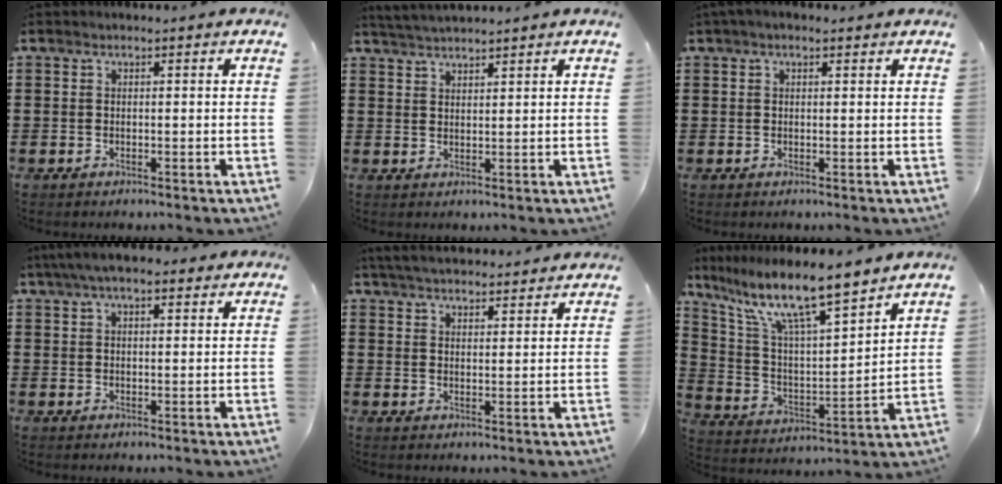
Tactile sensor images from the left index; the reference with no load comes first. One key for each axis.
{"total": 2.5, "fx": 2.5, "fy": -0.2, "fz": 0.2, "tx": -0.010, "ty": -0.002, "tz": 0.047}
{"total": 1.3, "fx": 0.7, "fy": 0.6, "fz": 0.9, "tx": -0.018, "ty": 0.005, "tz": 0.012}
{"total": 5.2, "fx": 3.8, "fy": 1.6, "fz": 3.2, "tx": -0.070, "ty": 0.007, "tz": 0.069}
{"total": 4.4, "fx": 4.3, "fy": 0.2, "fz": 0.9, "tx": -0.031, "ty": -0.013, "tz": 0.079}
{"total": 12.1, "fx": 9.5, "fy": 1.6, "fz": 7.3, "tx": -0.168, "ty": -0.059, "tz": 0.157}